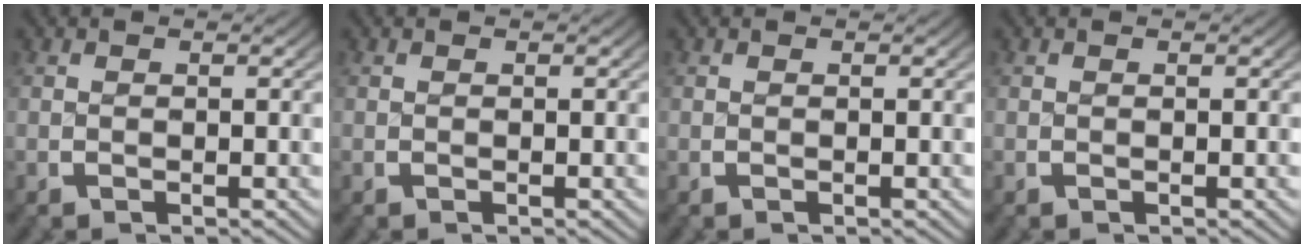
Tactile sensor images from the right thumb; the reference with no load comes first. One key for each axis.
{"total": 0.0}
{"total": 0.0}
{"total": 0.0}